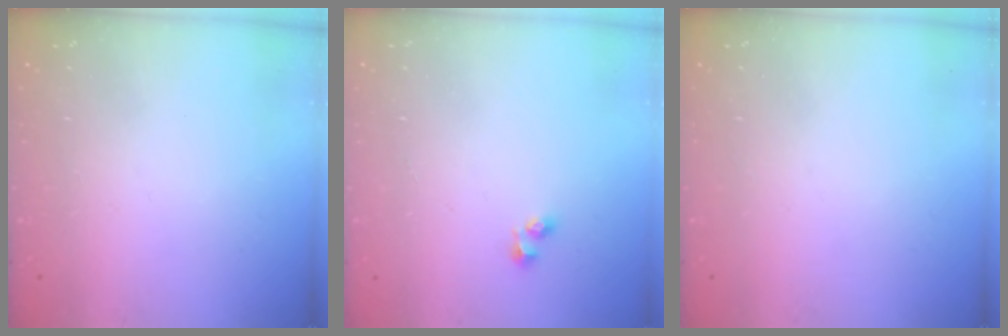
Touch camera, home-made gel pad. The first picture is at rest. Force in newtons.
{"total": 3.0, "press": 2.7, "slide": 1.3}
{"total": 0.0}